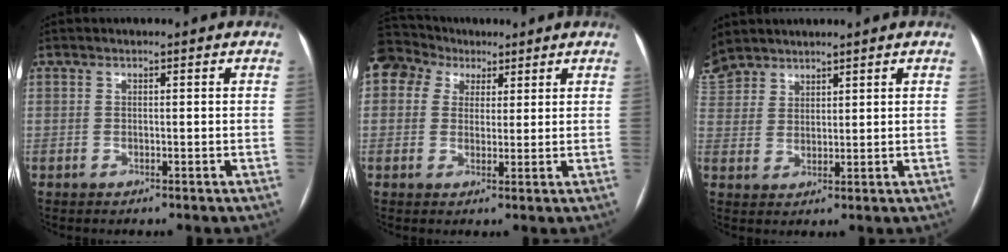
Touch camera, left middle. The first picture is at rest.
{"total": 11.1, "force": [6.1, 8.3, 3.9], "torque": [-0.109, 0.062, 0.113]}
{"total": 9.5, "force": [7.6, 5.4, 1.8], "torque": [-0.069, 0.016, 0.160]}